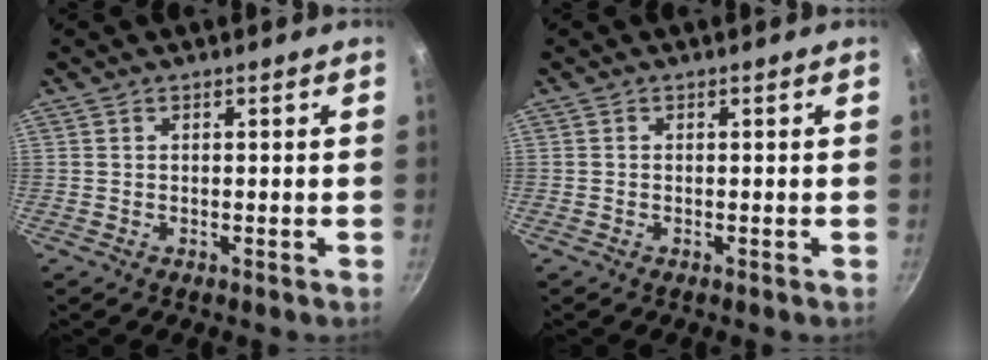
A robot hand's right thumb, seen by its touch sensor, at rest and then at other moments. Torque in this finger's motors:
{"motor_torque": [-0.32, 0.11, -0.35, 0.02, 0.03]}